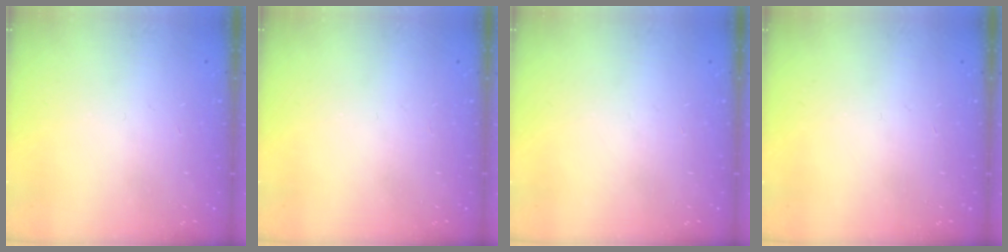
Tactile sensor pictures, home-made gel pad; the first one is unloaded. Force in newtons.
{"total": 0.0}
{"total": 0.0}
{"total": 0.0}